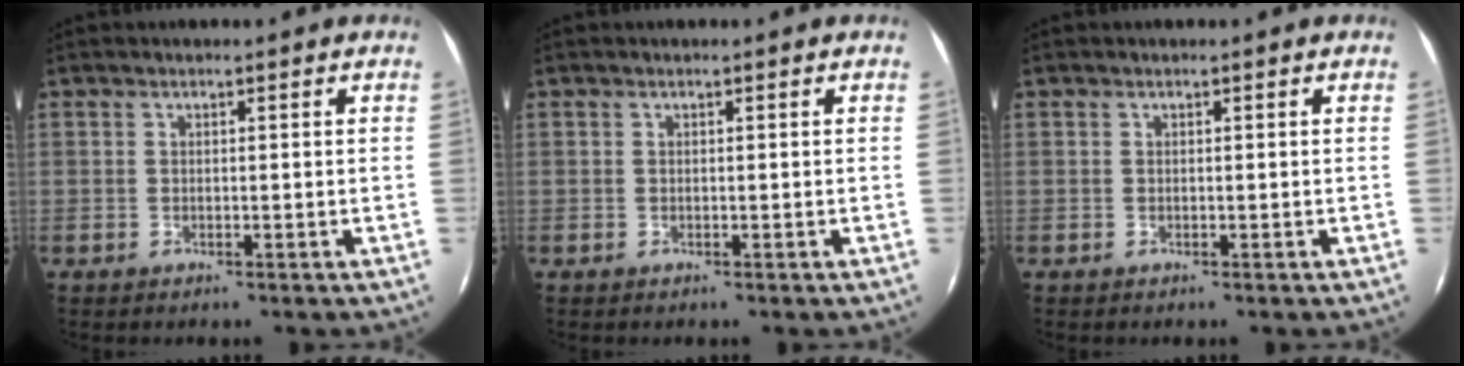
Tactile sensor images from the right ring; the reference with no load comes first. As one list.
[{"total": 0.0}, {"total": 0.0}]